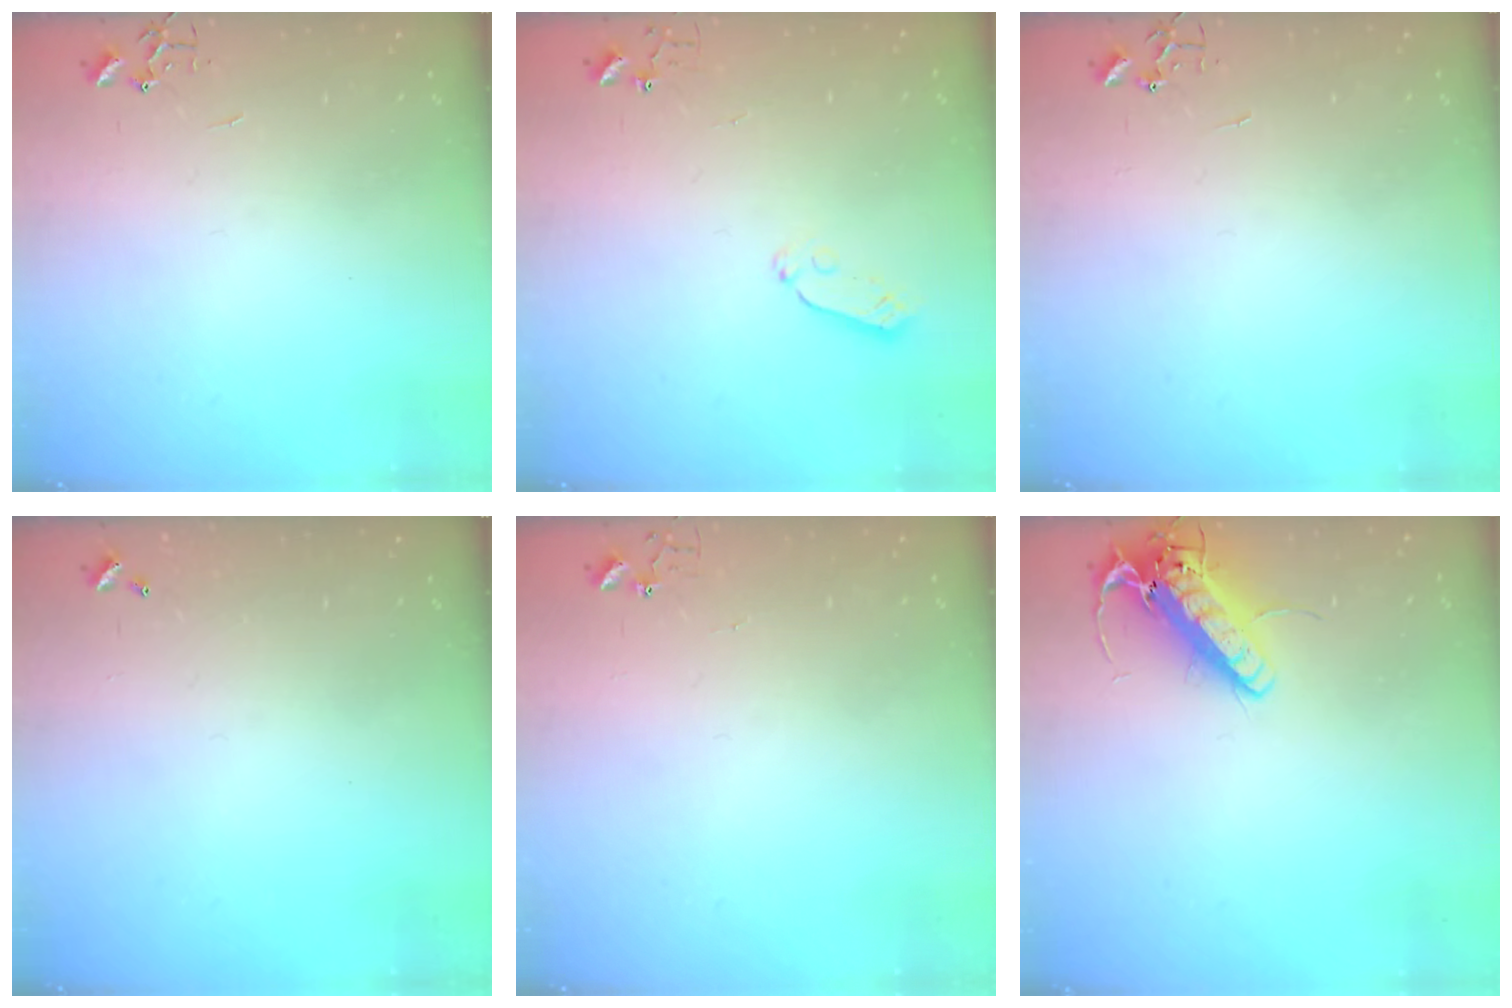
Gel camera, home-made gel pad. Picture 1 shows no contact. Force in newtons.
{"total": 5.0, "press": 5.0, "slide": 0.4}
{"total": 0.0}
{"total": 0.0}
{"total": 5.0, "press": 5.0, "slide": 0.3}
{"total": 14.8, "press": 14.5, "slide": 2.9}